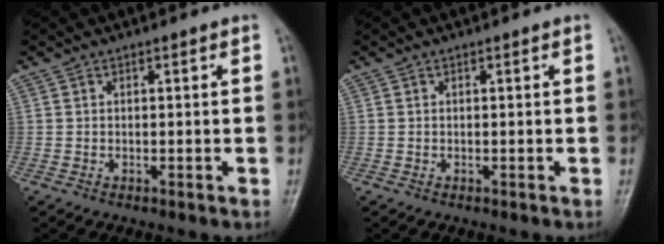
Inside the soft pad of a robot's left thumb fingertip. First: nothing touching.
{"total": 0.0}